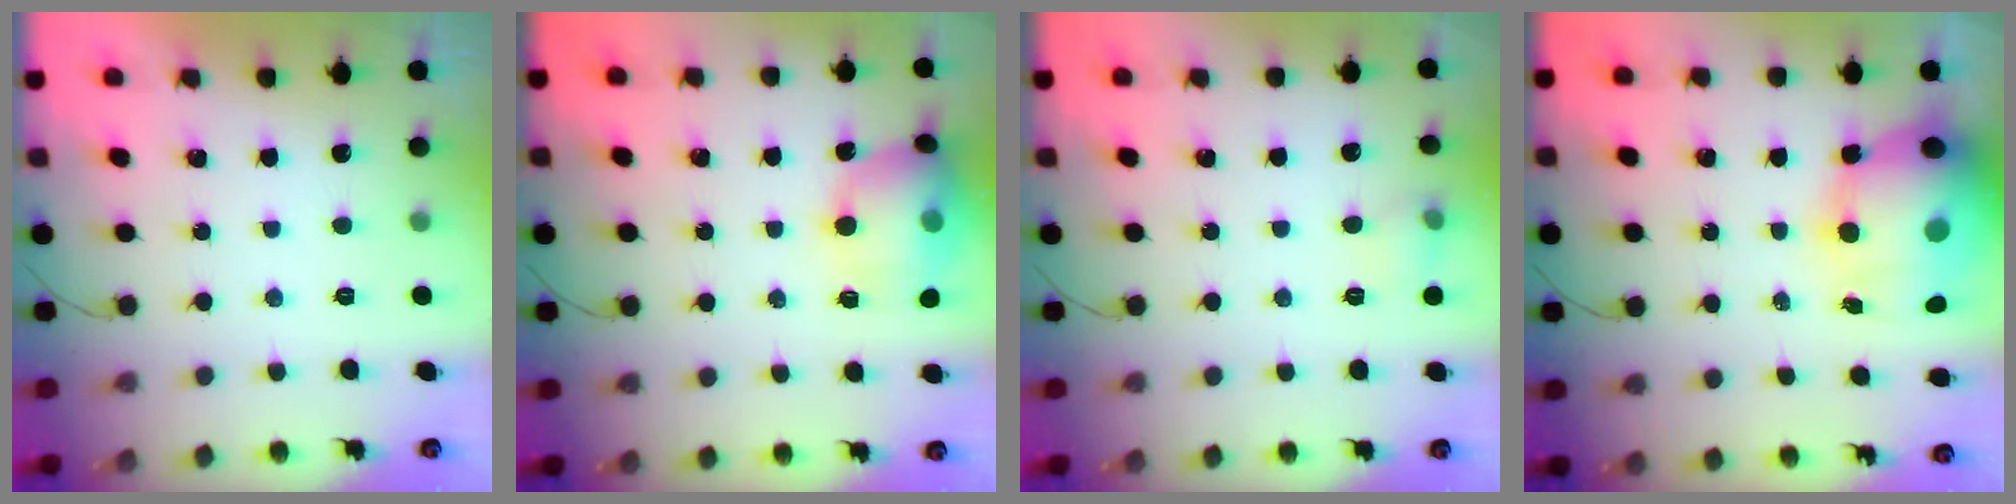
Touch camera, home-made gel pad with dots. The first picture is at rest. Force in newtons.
{"total": 15.3, "press": 14.6, "slide": 4.3}
{"total": 6.3, "press": 6.0, "slide": 1.7}
{"total": 20.3, "press": 19.7, "slide": 4.7}